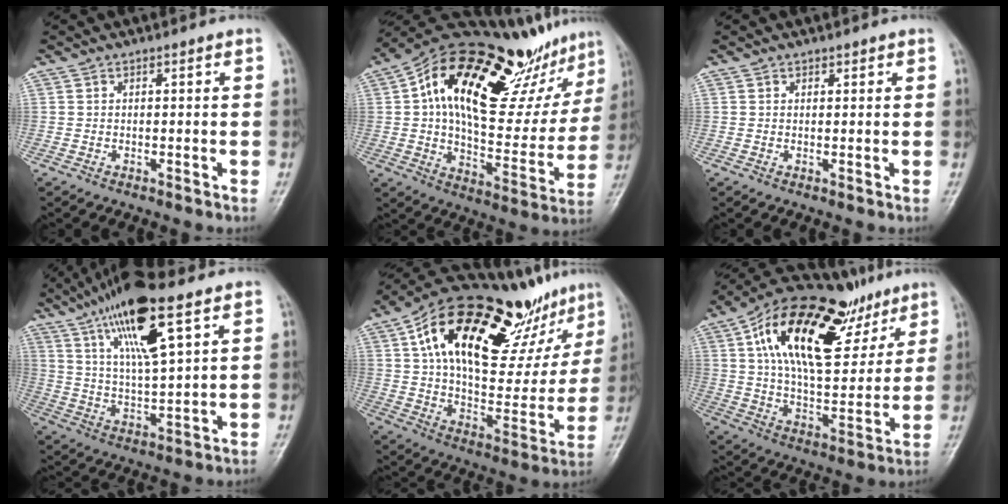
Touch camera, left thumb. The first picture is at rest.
{"total": 30.8, "force": [15.1, 13.2, 23.4], "torque": [-0.310, 0.001, 0.238]}
{"total": 0.9, "force": [0.6, 0.6, 0.1], "torque": [0.009, -0.003, 0.006]}
{"total": 16.8, "force": [8.9, 4.3, 13.6], "torque": [-0.243, -0.023, 0.165]}
{"total": 33.2, "force": [17.9, 14.5, 23.8], "torque": [-0.318, -0.009, 0.285]}
{"total": 26.4, "force": [13.5, 12.4, 19.1], "torque": [-0.275, -0.018, 0.227]}